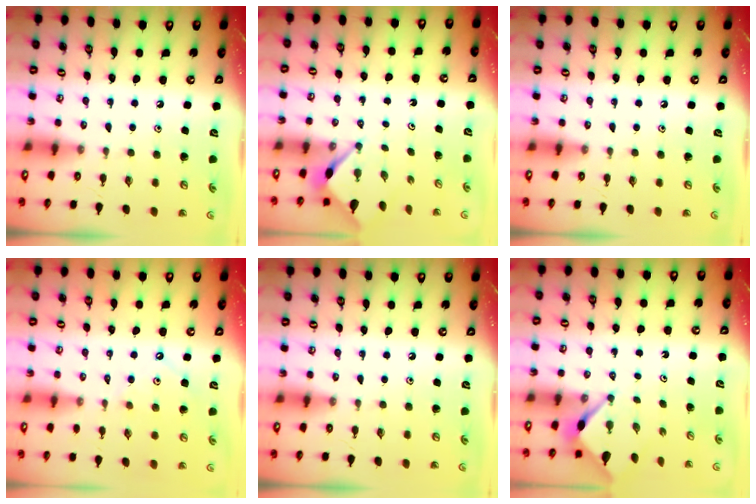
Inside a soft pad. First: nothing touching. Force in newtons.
{"total": 2.9, "press": 2.9, "slide": 0.3}
{"total": 0.0}
{"total": 1.9, "press": 1.9, "slide": 0.4}
{"total": 0.0}
{"total": 2.8, "press": 2.8, "slide": 0.3}